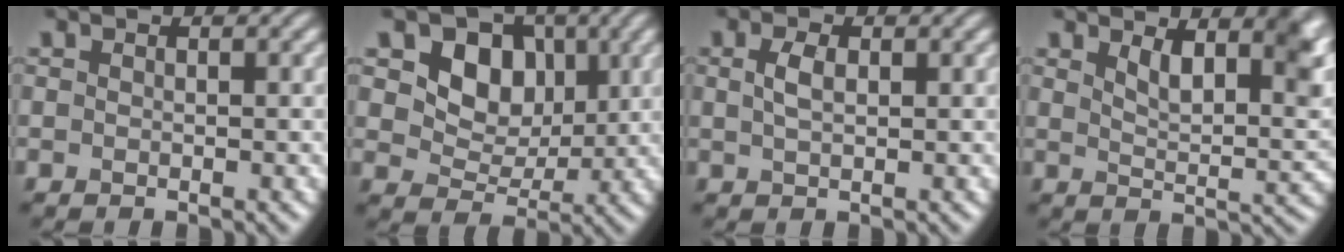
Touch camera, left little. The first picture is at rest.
{"total": 6.2, "force": [2.1, 4.7, 3.4], "torque": [-0.064, -0.012, 0.032]}
{"total": 1.8, "force": [0.6, 0.9, 1.4], "torque": [-0.034, 0.003, 0.010]}
{"total": 5.9, "force": [3.1, 2.1, 4.5], "torque": [-0.065, -0.006, 0.051]}